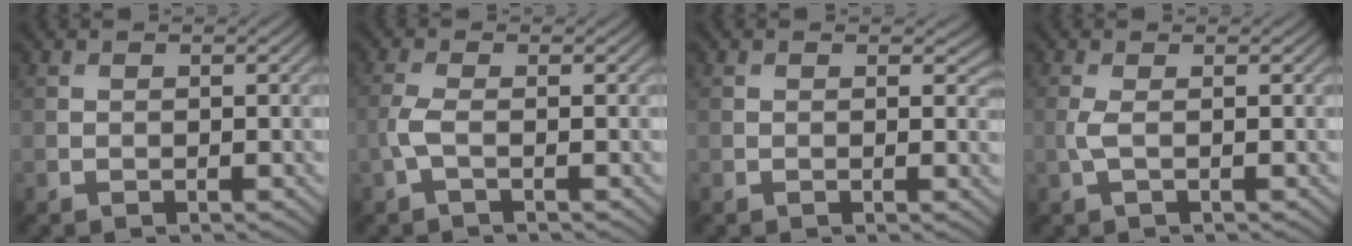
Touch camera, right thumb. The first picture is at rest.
{"total": 2.4, "force": [-0.7, 0.7, 2.2], "torque": [-0.062, 0.005, -0.021]}
{"total": 2.0, "force": [0.5, 1.0, 1.6], "torque": [-0.020, -0.002, 0.007]}
{"total": 1.7, "force": [-0.1, 0.4, 1.7], "torque": [-0.048, 0.005, -0.004]}